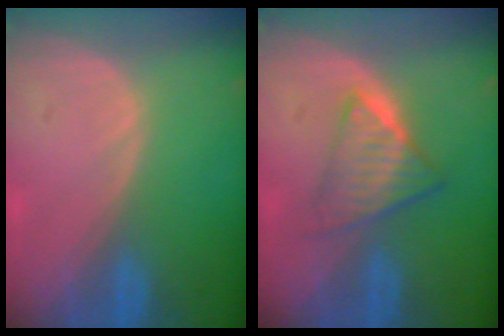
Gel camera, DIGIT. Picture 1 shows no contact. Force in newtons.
{"total": 6.4, "press": 5.6, "slide": 3.1}